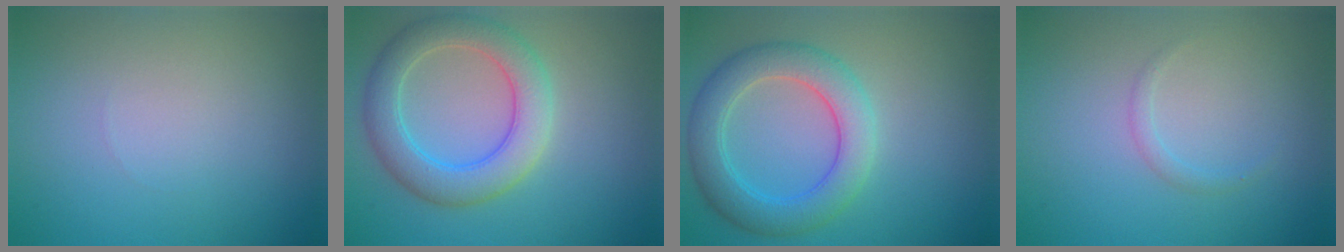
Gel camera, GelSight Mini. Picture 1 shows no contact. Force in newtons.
{"total": 5.4, "press": 5.4, "slide": 0.3}
{"total": 5.4, "press": 5.4, "slide": 0.1}
{"total": 0.9, "press": 0.9, "slide": 0.0}